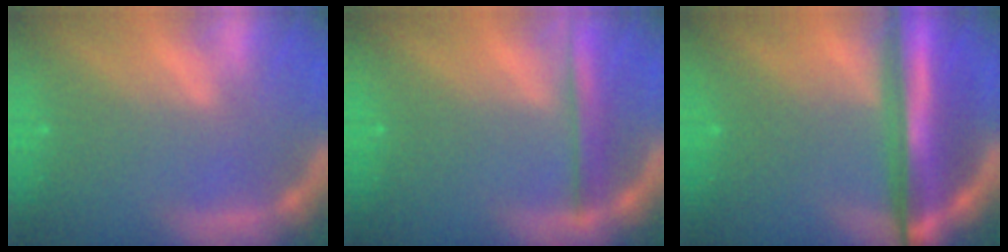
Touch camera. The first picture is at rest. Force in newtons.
{"total": 2.9}
{"total": 9.4}